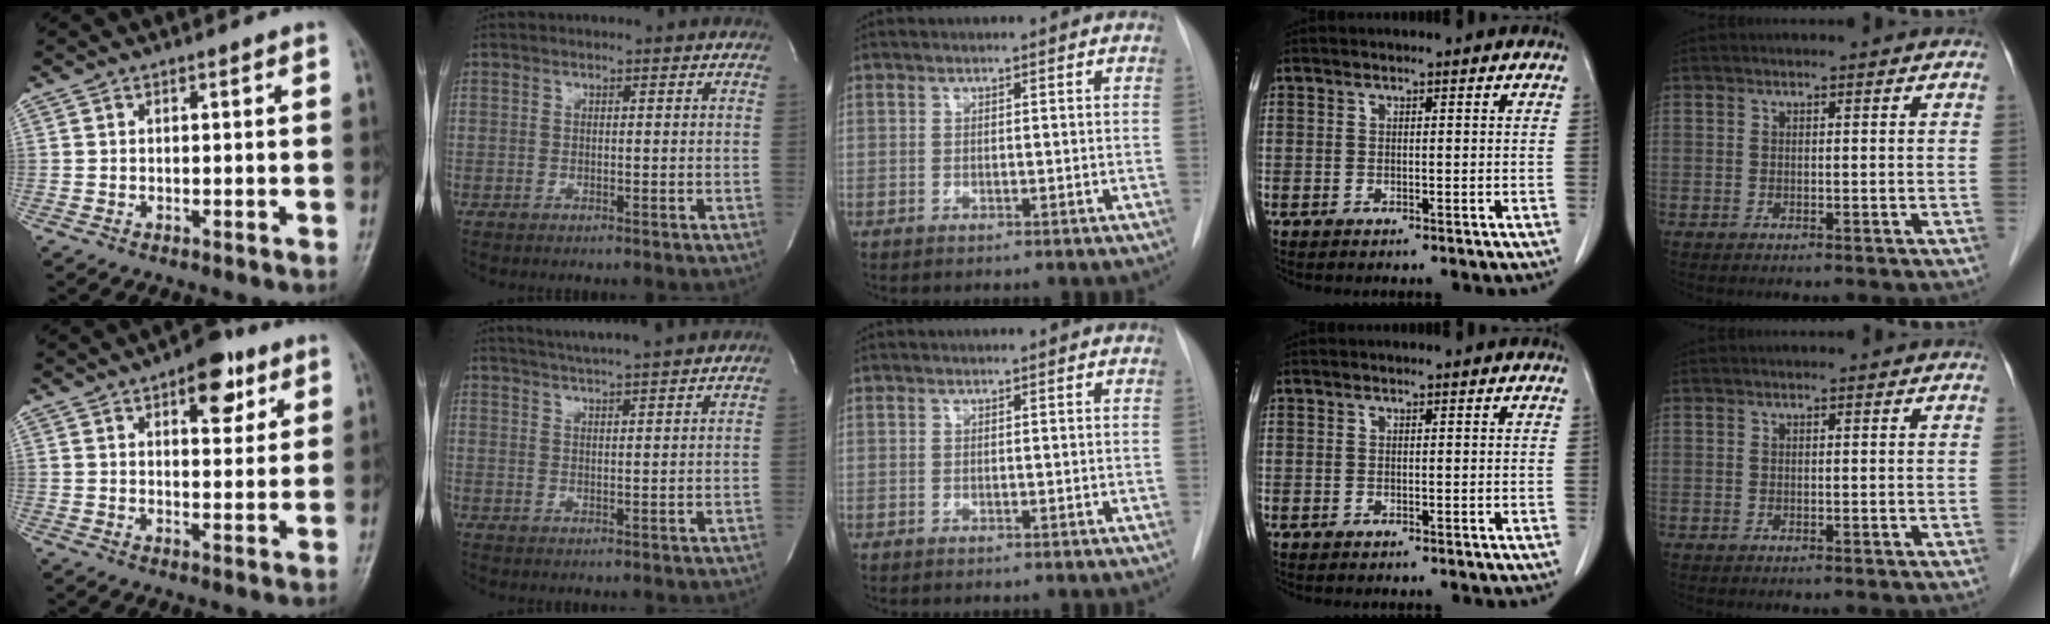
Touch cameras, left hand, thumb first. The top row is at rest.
{"thumb": {"total": 9.0, "force": [4.6, 4.4, 6.3], "torque": [-0.055, -0.016, 0.059]}, "index": {"total": 10.3, "force": [9.2, -0.6, 4.5], "torque": [-0.078, 0.018, 0.125]}}